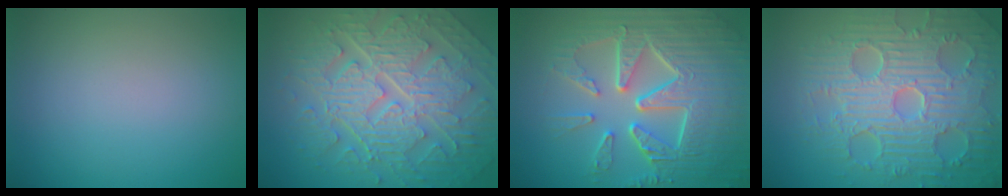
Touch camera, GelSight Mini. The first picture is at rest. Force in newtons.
{"total": 9.9, "press": 6.7, "slide": 7.3}
{"total": 9.7, "press": 6.5, "slide": 7.2}
{"total": 9.8, "press": 6.8, "slide": 7.1}